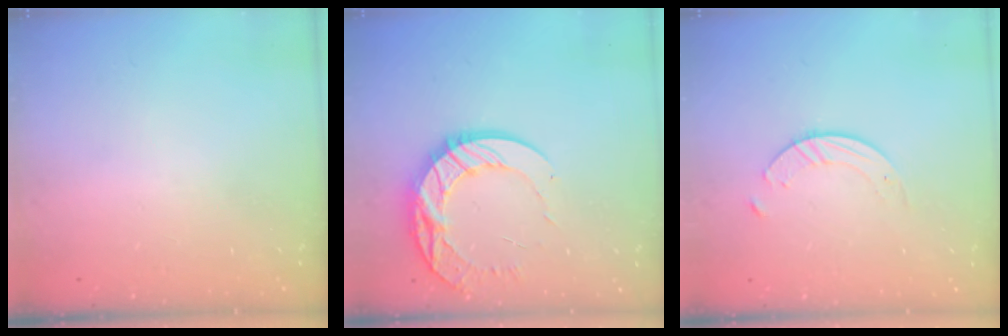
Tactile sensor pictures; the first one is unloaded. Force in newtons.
{"total": 14.7, "press": 14.6, "slide": 1.3}
{"total": 1.4, "press": 1.4, "slide": 0.2}